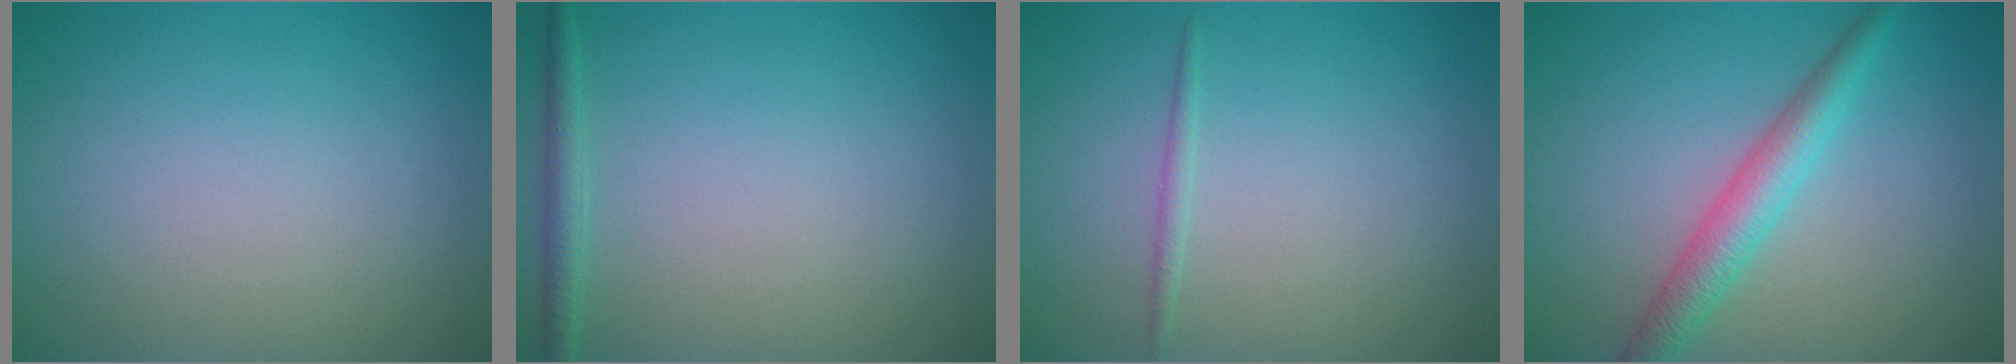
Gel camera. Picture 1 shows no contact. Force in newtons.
{"total": 1.4, "press": 1.4, "slide": 0.1}
{"total": 0.8, "press": 0.8, "slide": 0.0}
{"total": 3.6, "press": 3.6, "slide": 0.1}